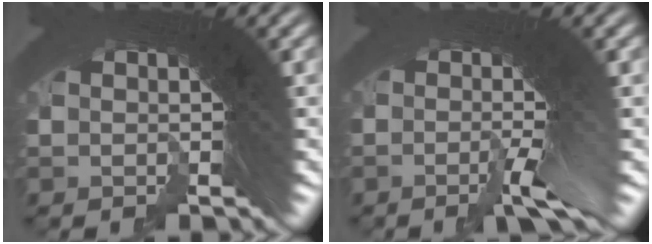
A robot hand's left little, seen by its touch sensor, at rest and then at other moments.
{"total": 3.4, "force": [-1.7, -0.4, 2.9], "torque": [-0.032, 0.010, -0.034]}